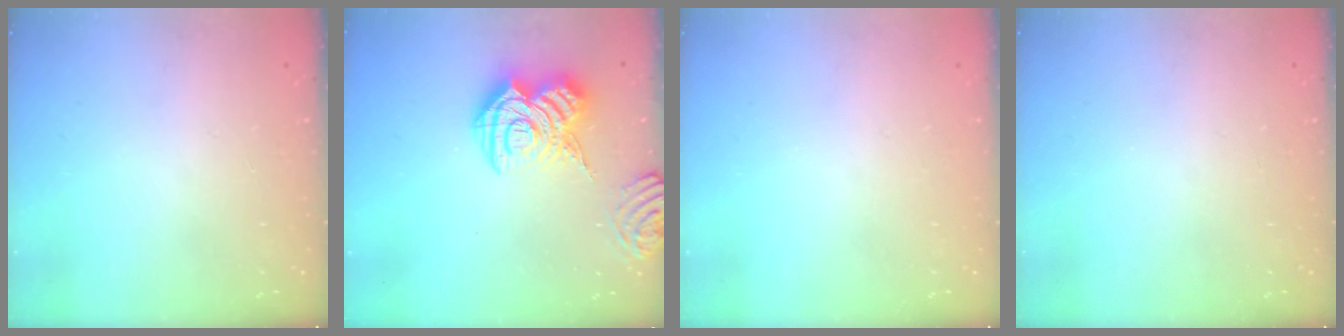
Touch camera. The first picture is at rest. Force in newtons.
{"total": 16.8, "press": 16.7, "slide": 1.4}
{"total": 0.0}
{"total": 0.0}